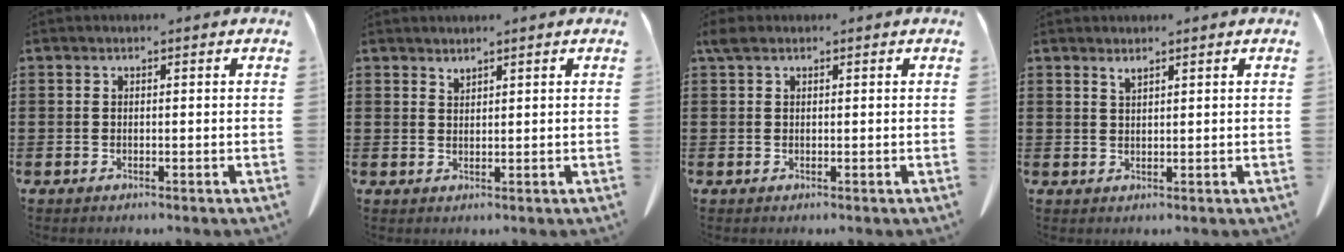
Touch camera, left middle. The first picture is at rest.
{"total": 1.3, "force": [1.3, 0.0, 0.2], "torque": [-0.006, -0.004, 0.028]}
{"total": 1.6, "force": [0.9, 0.9, 0.8], "torque": [-0.021, 0.003, 0.019]}
{"total": 1.4, "force": [1.2, 0.1, 0.7], "torque": [-0.016, -0.003, 0.024]}